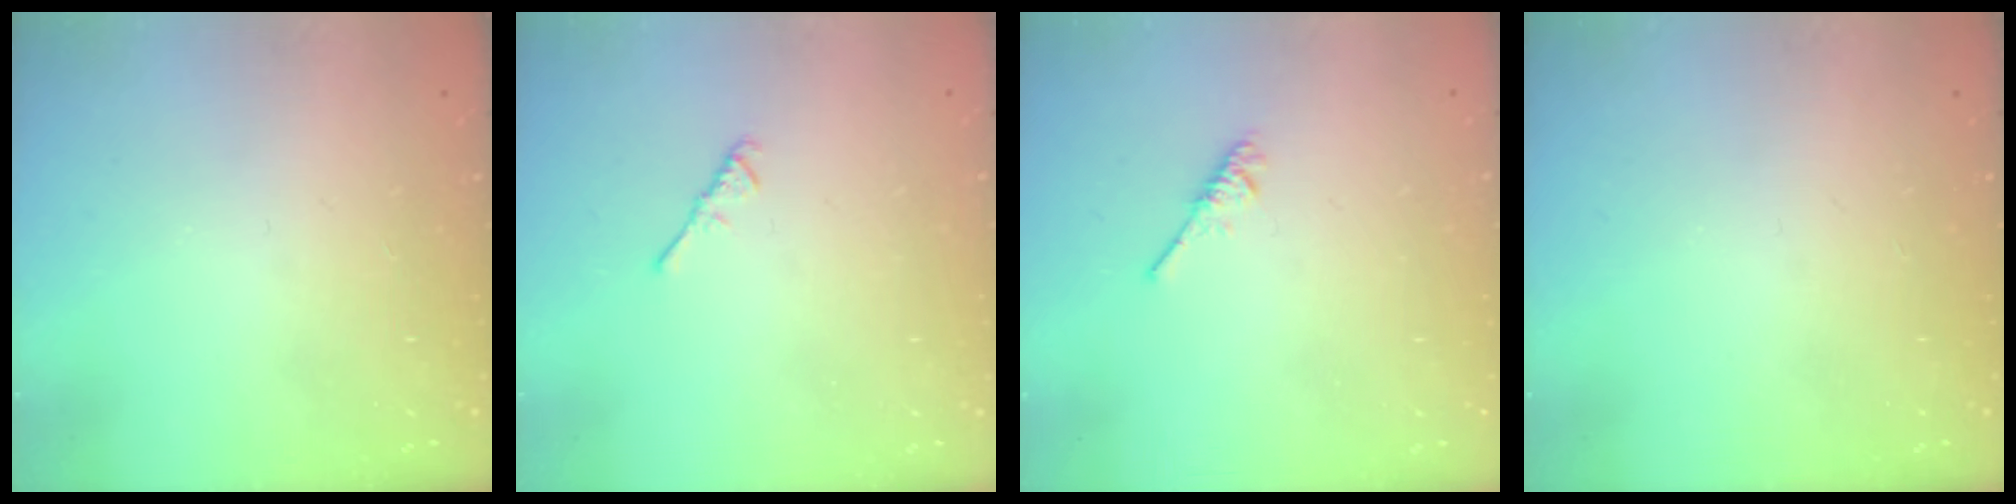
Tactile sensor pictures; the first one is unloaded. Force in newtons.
{"total": 2.6, "press": 2.6, "slide": 0.6}
{"total": 1.9, "press": 1.9, "slide": 0.4}
{"total": 0.0}